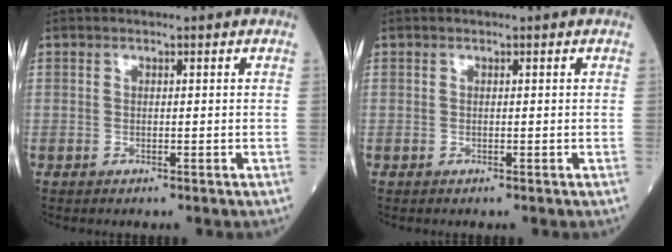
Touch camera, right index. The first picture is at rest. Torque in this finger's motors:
{"motor_torque": [0.00, 0.00, 0.00, 0.00]}